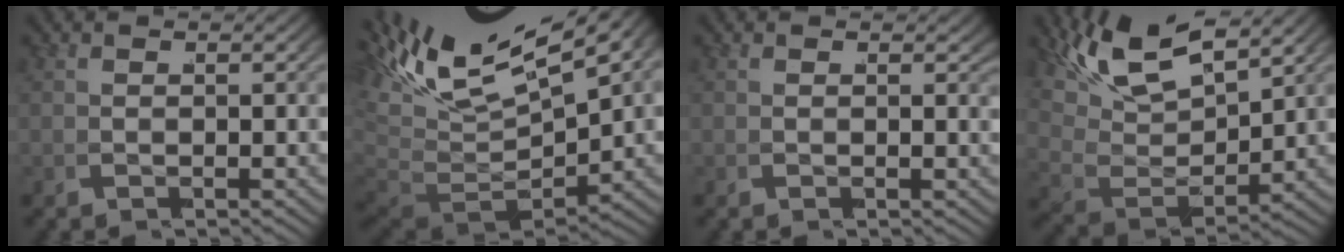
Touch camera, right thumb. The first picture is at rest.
{"total": 10.8, "force": [0.4, 6.9, 8.4], "torque": [-0.154, -0.029, 0.019]}
{"total": 0.6, "force": [0.5, 0.2, 0.3], "torque": [-0.003, -0.001, 0.005]}
{"total": 6.6, "force": [2.9, 3.4, 4.8], "torque": [-0.113, -0.002, 0.050]}